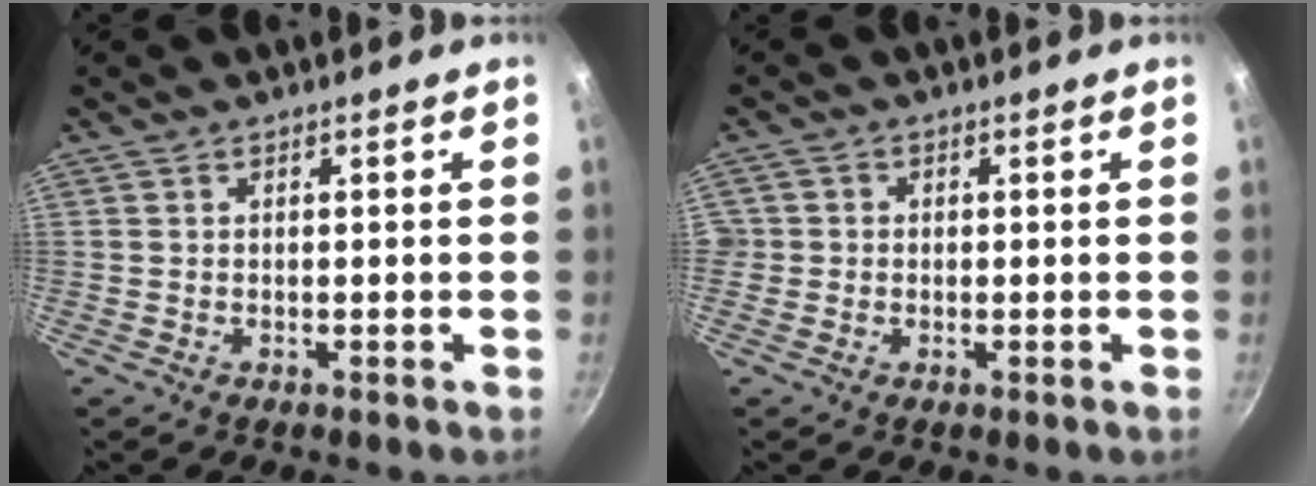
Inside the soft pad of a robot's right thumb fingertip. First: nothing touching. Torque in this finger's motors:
{"motor_torque": [-0.02, -0.01, 0.21, 0.45, 0.06]}